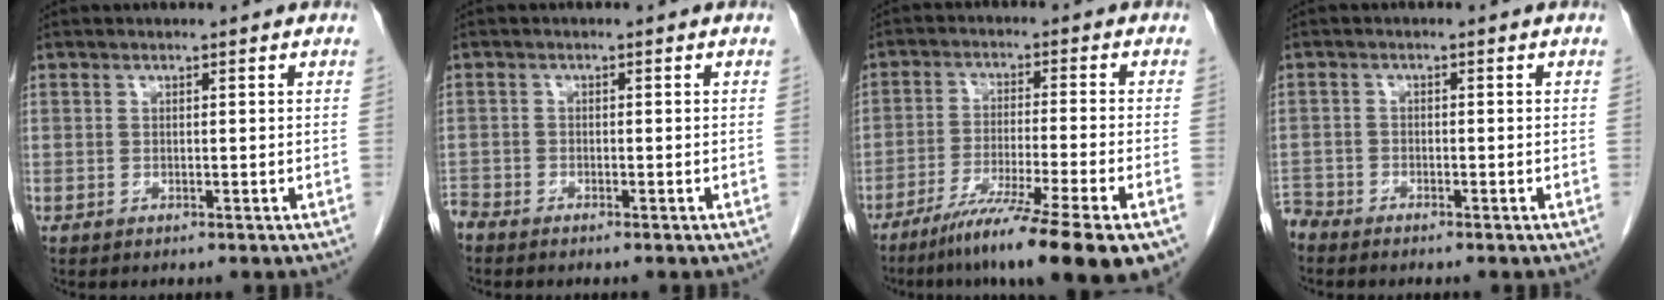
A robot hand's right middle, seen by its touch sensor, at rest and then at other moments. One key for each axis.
{"total": 1.8, "fx": -1.8, "fy": 0.4, "fz": 0.3, "tx": -0.003, "ty": -0.004, "tz": -0.033}
{"total": 15.8, "fx": -10.7, "fy": -0.3, "fz": 11.6, "tx": -0.153, "ty": -0.044, "tz": -0.170}
{"total": 2.7, "fx": -2.7, "fy": 0.6, "fz": 0.0, "tx": 0.005, "ty": -0.006, "tz": -0.051}